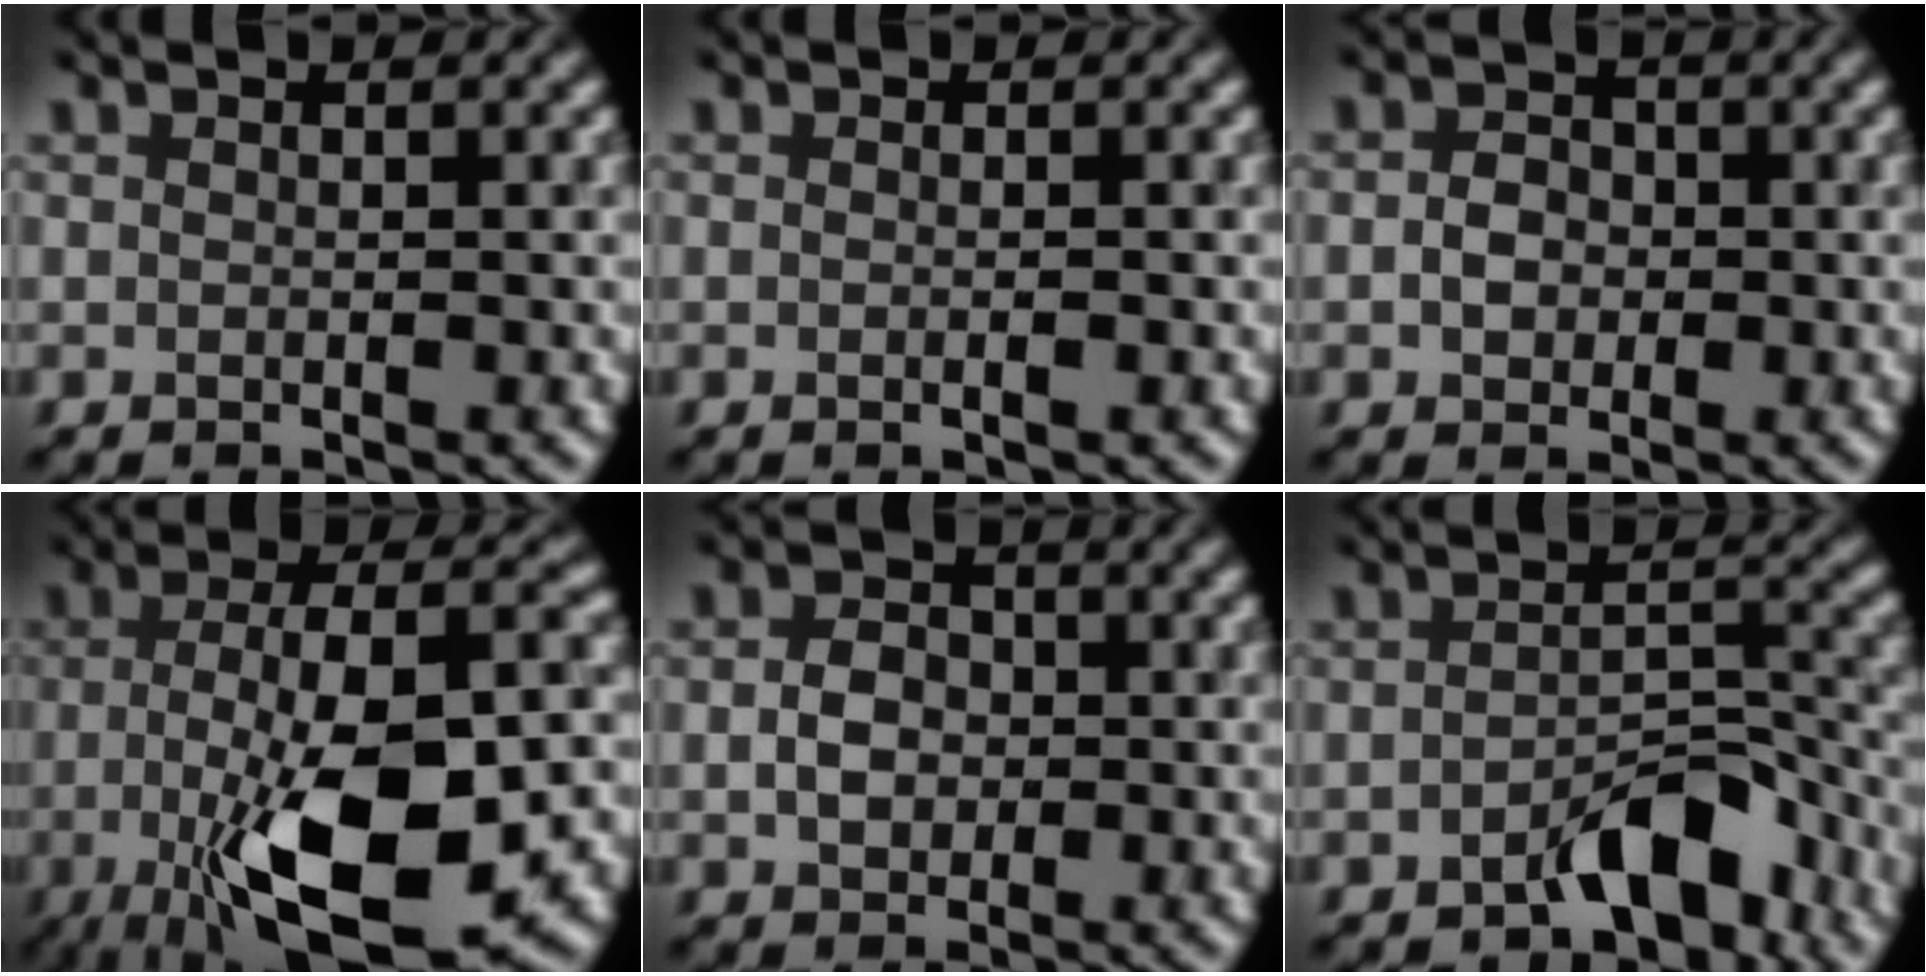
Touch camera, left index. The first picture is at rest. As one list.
[{"total": 1.1, "force": [-0.1, 0.7, 0.9], "torque": [0.007, 0.011, -0.017]}, {"total": 1.8, "force": [-1.1, 1.5, 0.0], "torque": [-0.005, 0.001, -0.013]}, {"total": 13.1, "force": [-4.4, 4.5, 11.5], "torque": [-0.181, -0.007, -0.059]}, {"total": 2.1, "force": [-1.0, 1.7, 0.5], "torque": [-0.020, 0.001, -0.011]}, {"total": 5.1, "force": [-4.0, 1.9, 2.4], "torque": [-0.033, 0.009, -0.057]}]